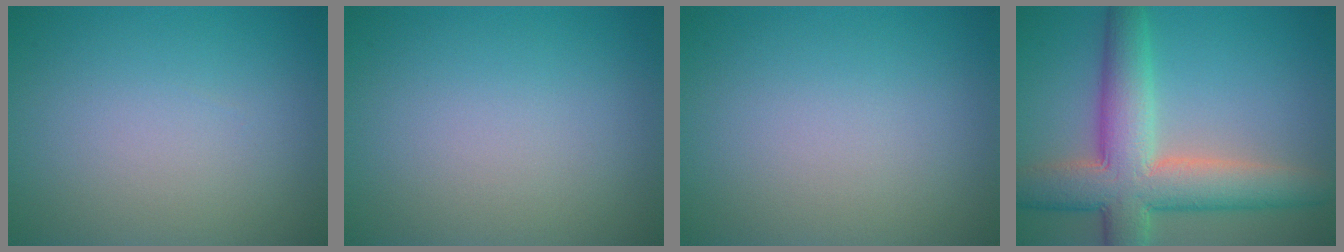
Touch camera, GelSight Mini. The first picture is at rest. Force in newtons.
{"total": 0.0}
{"total": 0.0}
{"total": 9.0, "press": 9.0, "slide": 0.4}